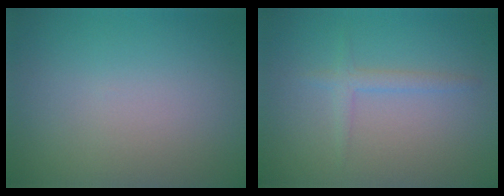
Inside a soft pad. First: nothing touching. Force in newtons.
{"total": 1.5, "press": 1.5, "slide": 0.0}